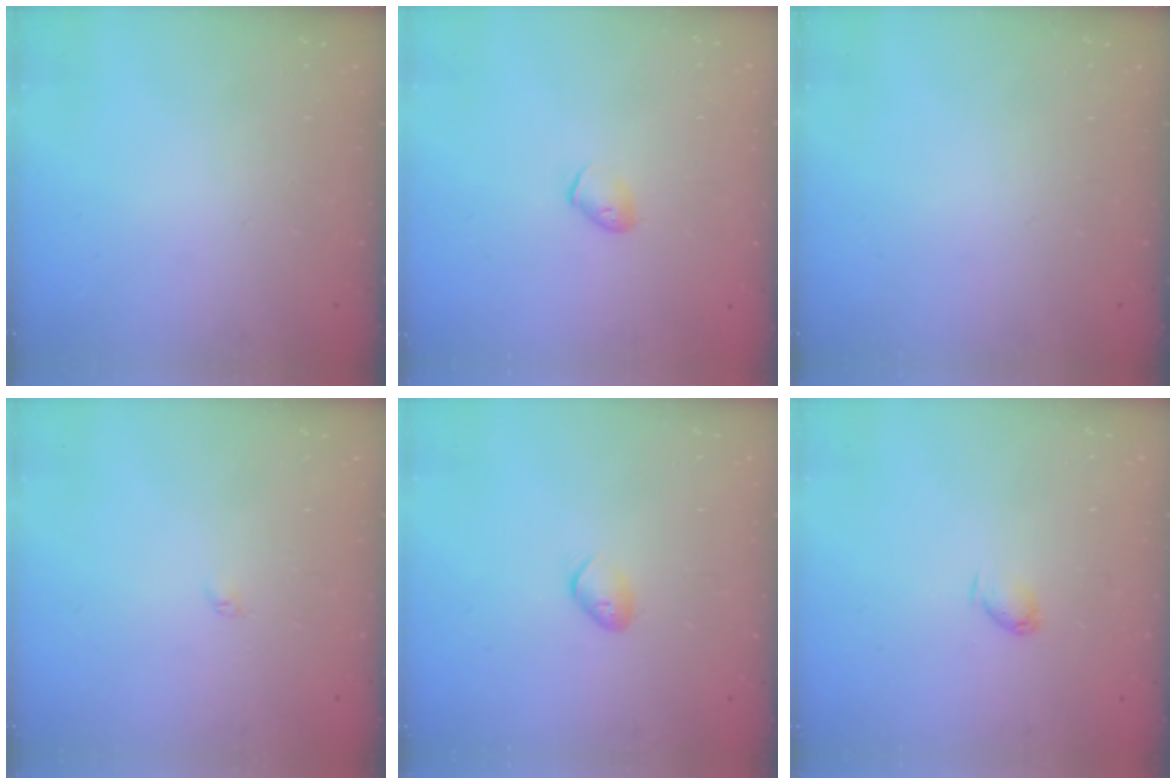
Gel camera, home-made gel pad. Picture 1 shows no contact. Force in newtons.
{"total": 5.1, "press": 4.9, "slide": 1.3}
{"total": 0.0}
{"total": 2.0, "press": 1.9, "slide": 0.4}
{"total": 7.0, "press": 6.9, "slide": 1.1}
{"total": 3.4, "press": 3.4, "slide": 0.6}